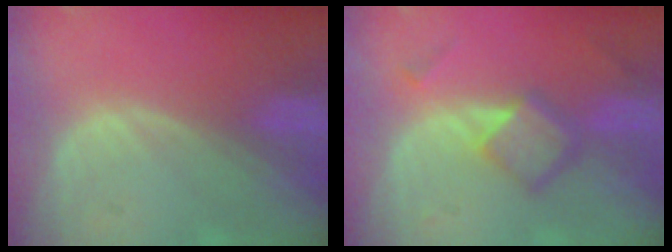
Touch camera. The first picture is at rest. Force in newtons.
{"total": 5.8, "press": 5.0, "slide": 2.9}